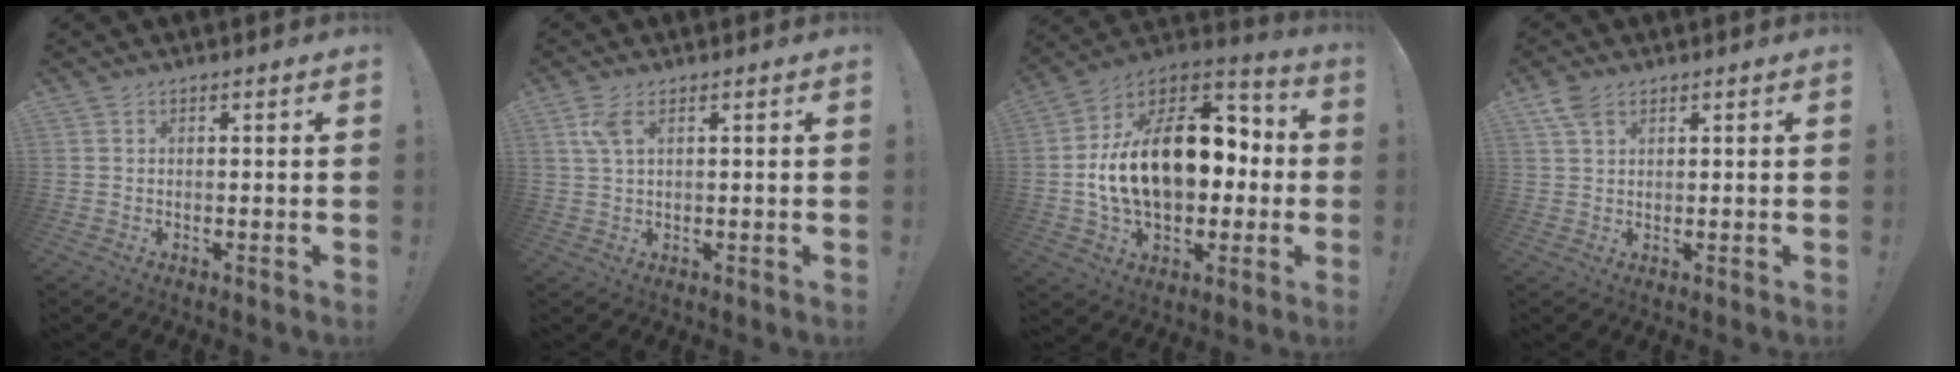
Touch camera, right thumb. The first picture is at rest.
{"total": 4.2, "force": [1.9, 1.6, 3.3], "torque": [-0.065, -0.001, 0.034]}
{"total": 24.0, "force": [0.8, 15.3, 18.4], "torque": [-0.300, 0.011, 0.028]}
{"total": 4.7, "force": [2.7, 2.6, 2.8], "torque": [-0.056, -0.004, 0.054]}